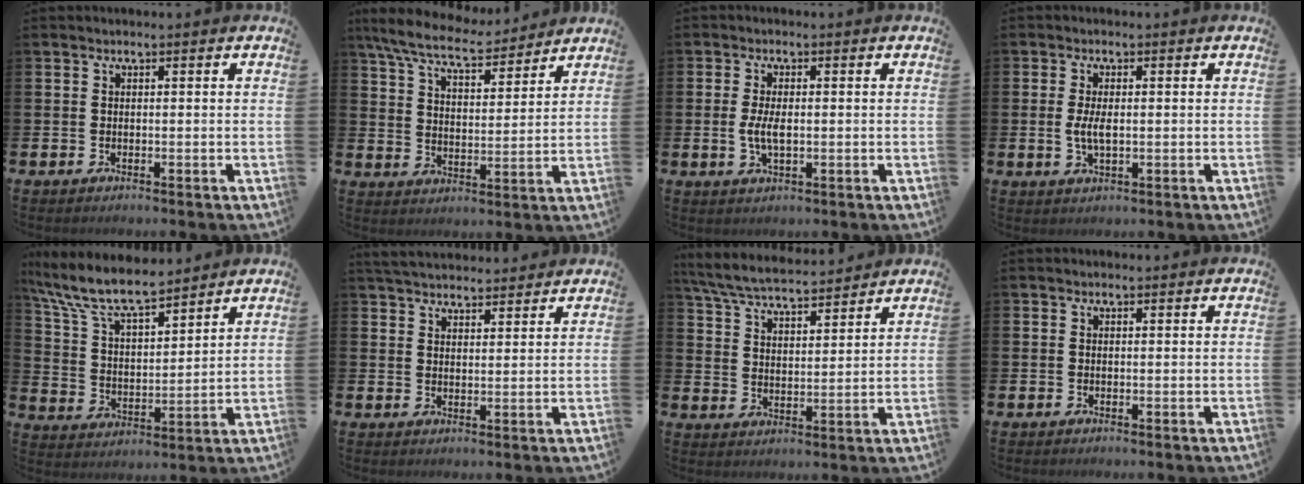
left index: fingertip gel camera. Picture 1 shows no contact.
{"total": 8.3, "force": [7.6, 1.5, 3.1], "torque": [-0.088, -0.041, 0.134]}
{"total": 3.4, "force": [-0.1, 1.5, 3.1], "torque": [-0.059, -0.001, -0.008]}
{"total": 3.1, "force": [0.0, 1.4, 2.8], "torque": [-0.047, 0.002, -0.003]}
{"total": 9.5, "force": [8.5, 2.0, 3.7], "torque": [-0.107, -0.050, 0.150]}
{"total": 4.3, "force": [4.2, 0.8, 0.4], "torque": [-0.013, -0.023, 0.076]}
{"total": 6.3, "force": [6.1, 0.8, 1.5], "torque": [-0.057, -0.033, 0.109]}
{"total": 0.0}